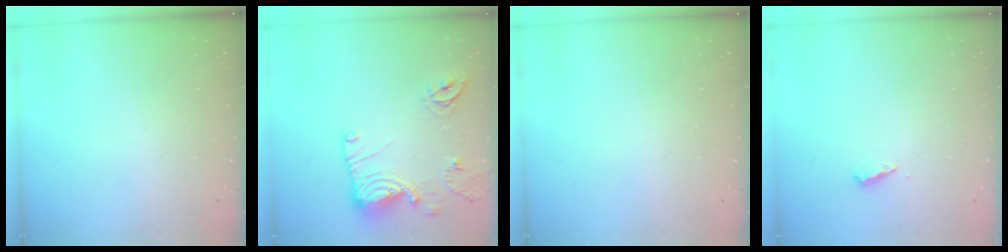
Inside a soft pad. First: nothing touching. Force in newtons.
{"total": 13.7, "press": 13.6, "slide": 1.4}
{"total": 1.1, "press": 0.9, "slide": 0.6}
{"total": 3.6, "press": 3.6, "slide": 0.4}